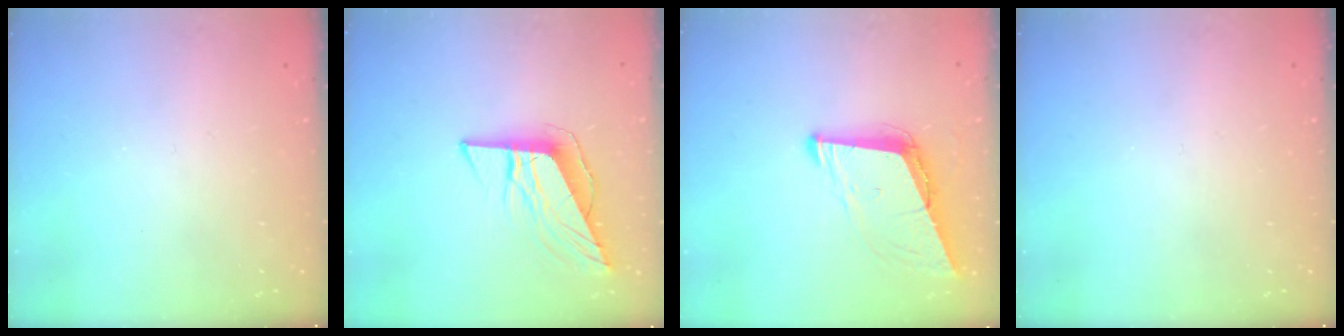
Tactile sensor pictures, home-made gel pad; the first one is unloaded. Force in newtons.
{"total": 9.3, "press": 9.2, "slide": 1.6}
{"total": 9.1, "press": 8.4, "slide": 3.5}
{"total": 0.0}